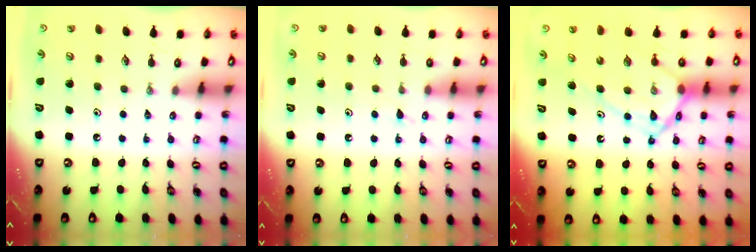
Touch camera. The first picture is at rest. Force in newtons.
{"total": 6.1, "press": 6.1, "slide": 0.5}
{"total": 11.7, "press": 11.6, "slide": 1.1}